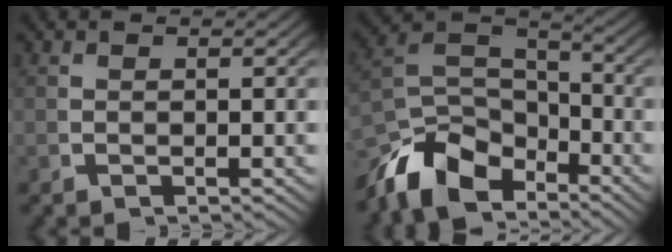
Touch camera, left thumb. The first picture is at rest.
{"total": 11.0, "force": [-3.5, 7.8, 6.9], "torque": [-0.139, -0.036, -0.053]}